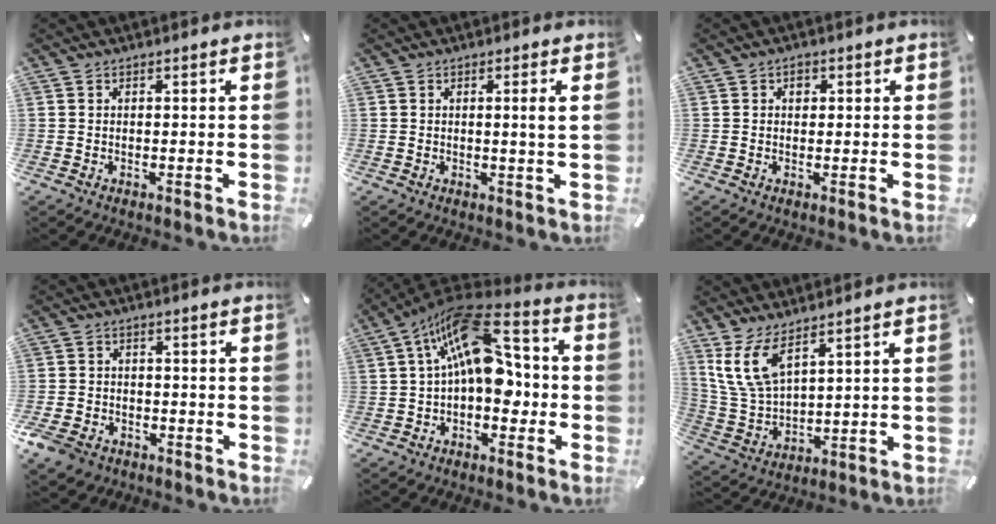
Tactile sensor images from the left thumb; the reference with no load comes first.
{"total": 3.3, "force": [0.7, 0.0, 3.3], "torque": [-0.053, -0.008, 0.007]}
{"total": 1.7, "force": [0.4, 1.4, 0.7], "torque": [0.000, 0.000, 0.003]}
{"total": 4.7, "force": [-3.0, 3.3, 1.4], "torque": [-0.046, 0.008, -0.063]}
{"total": 18.7, "force": [4.0, 10.0, 15.3], "torque": [-0.261, -0.027, 0.059]}
{"total": 10.8, "force": [7.0, 4.8, 6.7], "torque": [-0.174, -0.027, 0.128]}